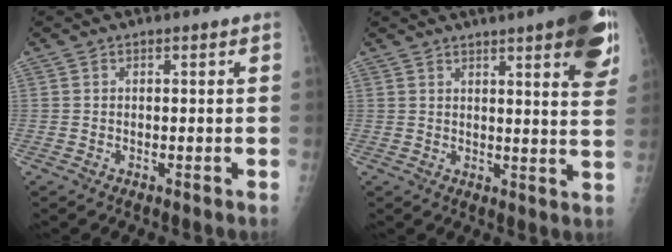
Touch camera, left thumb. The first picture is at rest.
{"total": 15.2, "force": [8.3, 3.0, 12.4], "torque": [-0.133, -0.031, 0.094]}